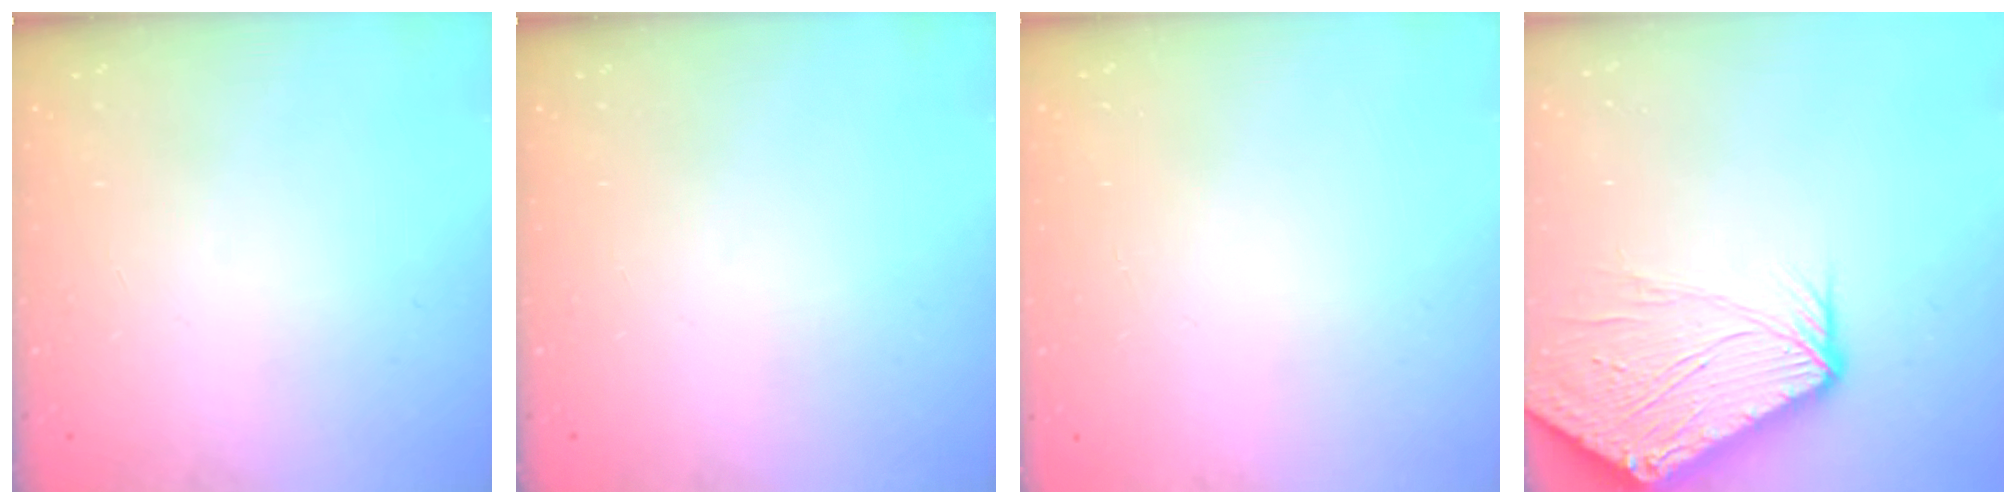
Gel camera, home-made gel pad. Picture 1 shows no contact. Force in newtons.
{"total": 0.0}
{"total": 0.0}
{"total": 9.0, "press": 8.8, "slide": 1.6}